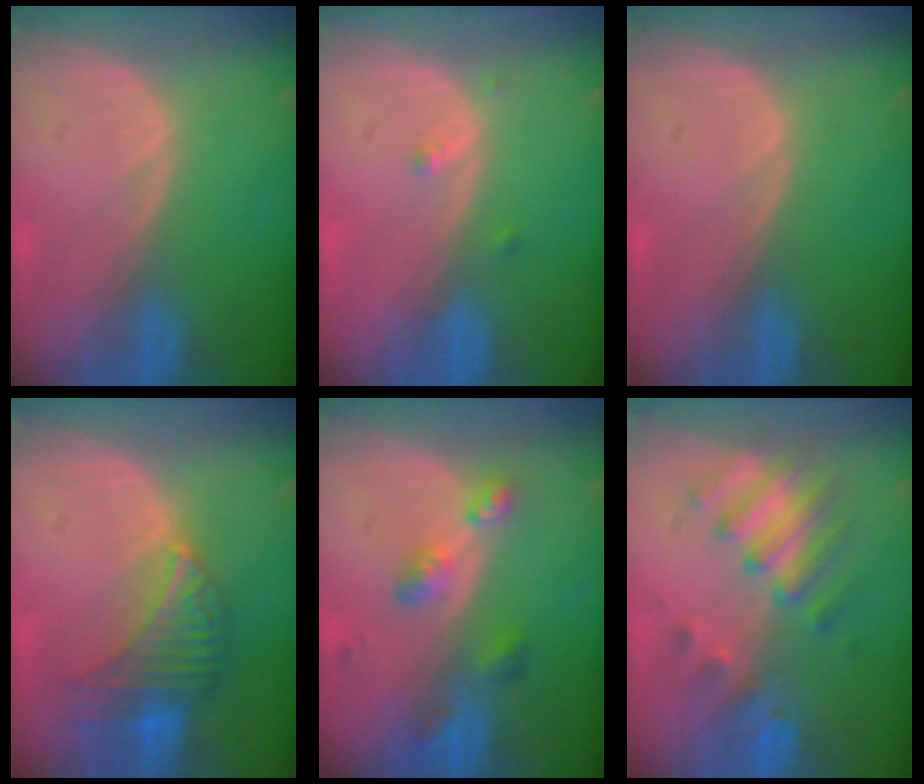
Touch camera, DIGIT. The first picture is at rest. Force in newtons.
{"total": 1.3, "press": 1.1, "slide": 0.7}
{"total": 0.0}
{"total": 7.7, "press": 7.1, "slide": 3.0}
{"total": 5.3, "press": 4.7, "slide": 2.4}
{"total": 7.6, "press": 7.0, "slide": 3.0}